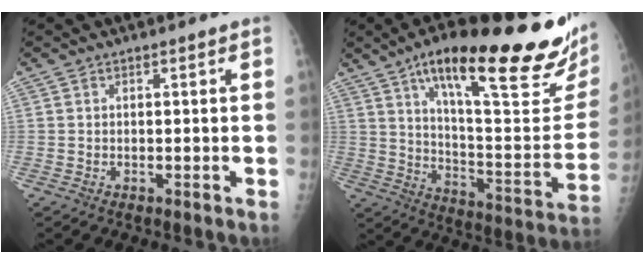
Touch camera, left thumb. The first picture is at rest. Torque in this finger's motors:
{"motor_torque": [1.42, 1.11, 1.48, -1.29, 0.27]}